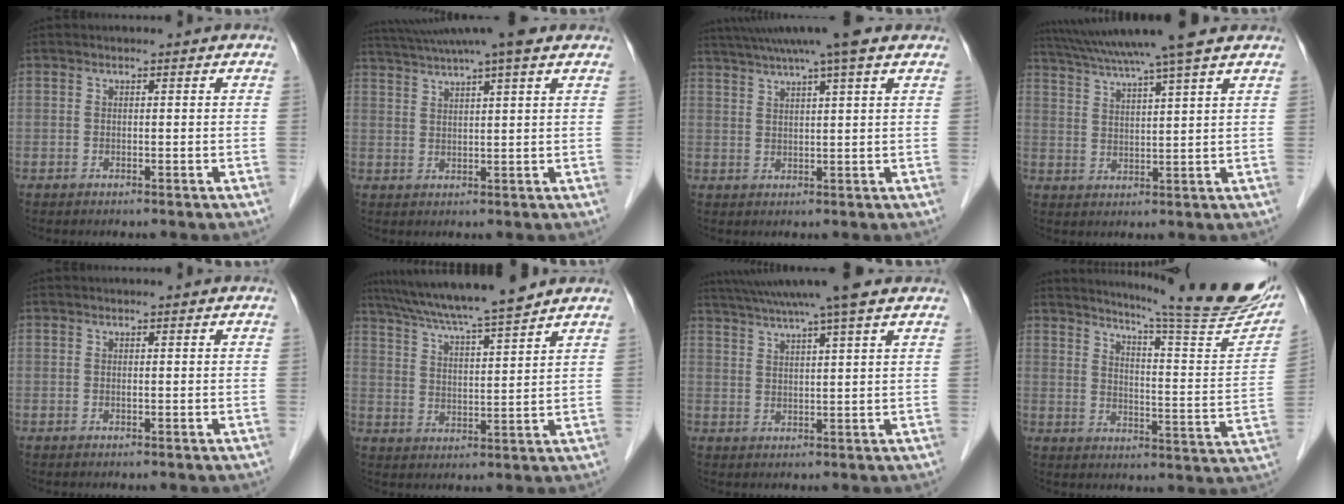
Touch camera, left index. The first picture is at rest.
{"total": 11.0, "force": [9.1, -0.3, 6.2], "torque": [-0.114, 0.030, 0.129]}
{"total": 10.5, "force": [8.2, -0.5, 6.5], "torque": [-0.113, 0.029, 0.114]}
{"total": 13.4, "force": [11.1, -1.1, 7.4], "torque": [-0.133, 0.022, 0.166]}
{"total": 0.0}
{"total": 13.8, "force": [12.0, -0.6, 6.7], "torque": [-0.122, 0.015, 0.191]}
{"total": 12.3, "force": [10.1, -0.8, 6.9], "torque": [-0.124, 0.025, 0.144]}
{"total": 21.8, "force": [19.1, -0.1, 10.6], "torque": [-0.153, -0.079, 0.238]}